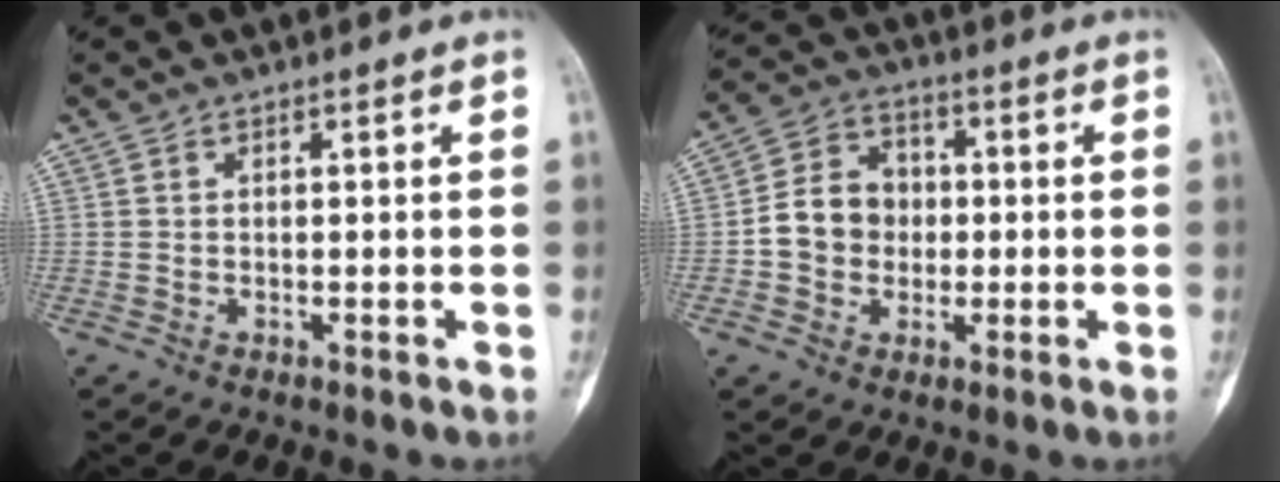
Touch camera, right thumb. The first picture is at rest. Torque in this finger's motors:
{"motor_torque": [1.34, 1.22, 0.39, -0.37, 0.35]}